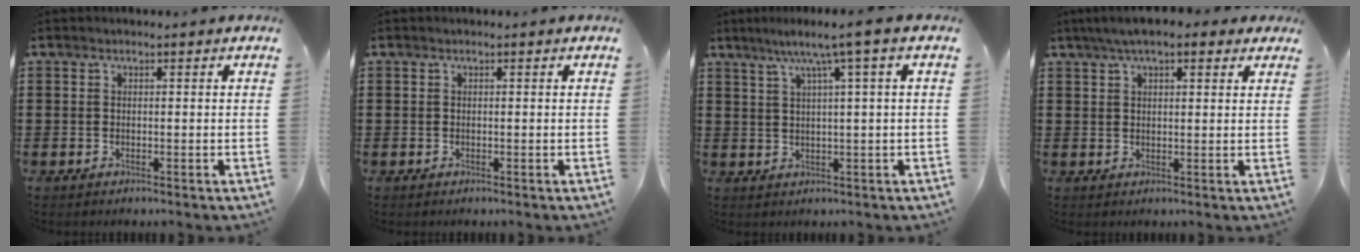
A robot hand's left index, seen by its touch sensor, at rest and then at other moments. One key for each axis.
{"total": 0.0}
{"total": 5.5, "fx": 2.5, "fy": -0.4, "fz": 4.9, "tx": -0.103, "ty": 0.001, "tz": 0.035}
{"total": 4.8, "fx": 3.5, "fy": 1.7, "fz": 2.8, "tx": -0.064, "ty": 0.005, "tz": 0.063}